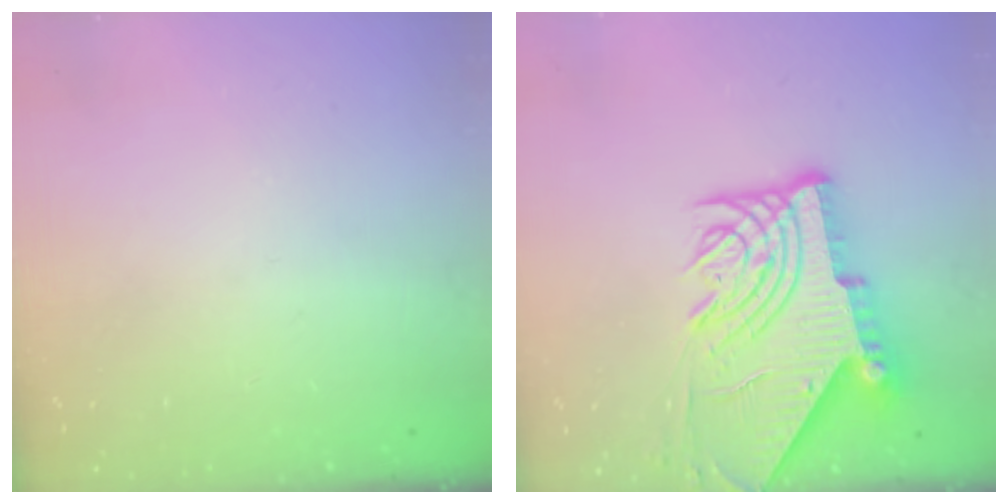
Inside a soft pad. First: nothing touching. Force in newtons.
{"total": 14.9, "press": 14.8, "slide": 1.9}